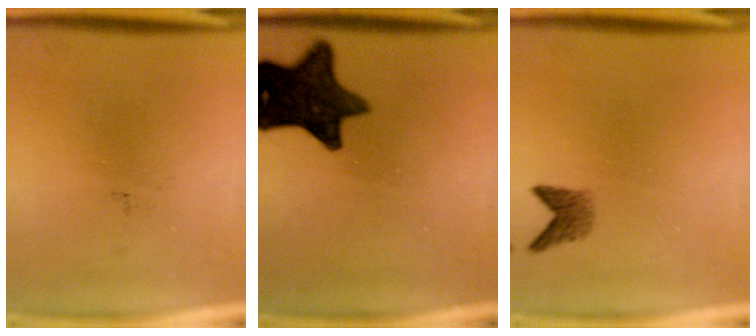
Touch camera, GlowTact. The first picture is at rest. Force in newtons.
{"total": 12.9}
{"total": 2.0}